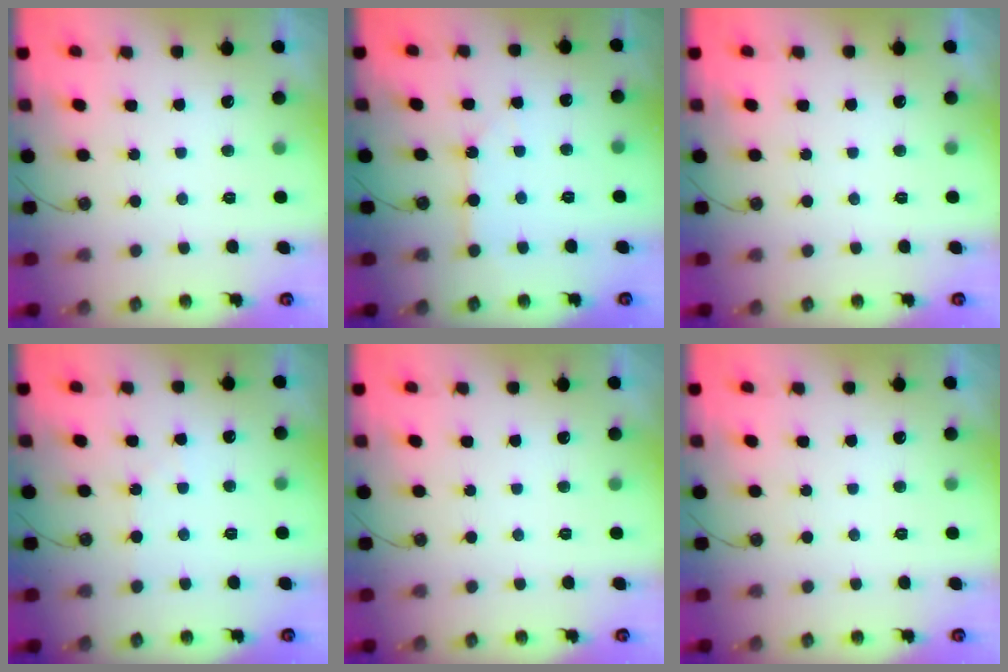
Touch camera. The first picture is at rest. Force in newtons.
{"total": 3.9, "press": 3.9, "slide": 0.5}
{"total": 0.0}
{"total": 2.8, "press": 2.8, "slide": 0.6}
{"total": 0.0}
{"total": 0.0}